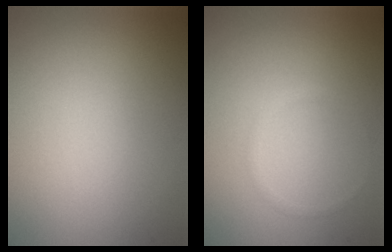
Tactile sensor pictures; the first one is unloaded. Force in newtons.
{"total": 0.7, "press": 0.7, "slide": 0.1}